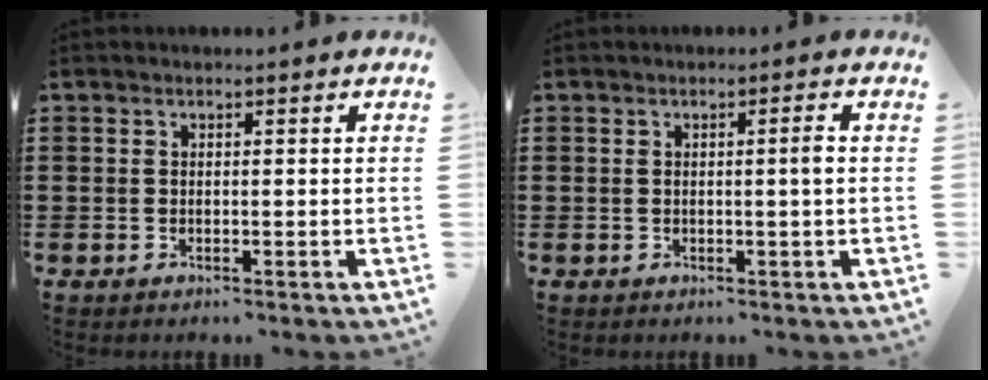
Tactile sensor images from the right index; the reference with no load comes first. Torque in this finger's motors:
{"motor_torque": [-0.10, 0.12, 0.01, 0.00]}